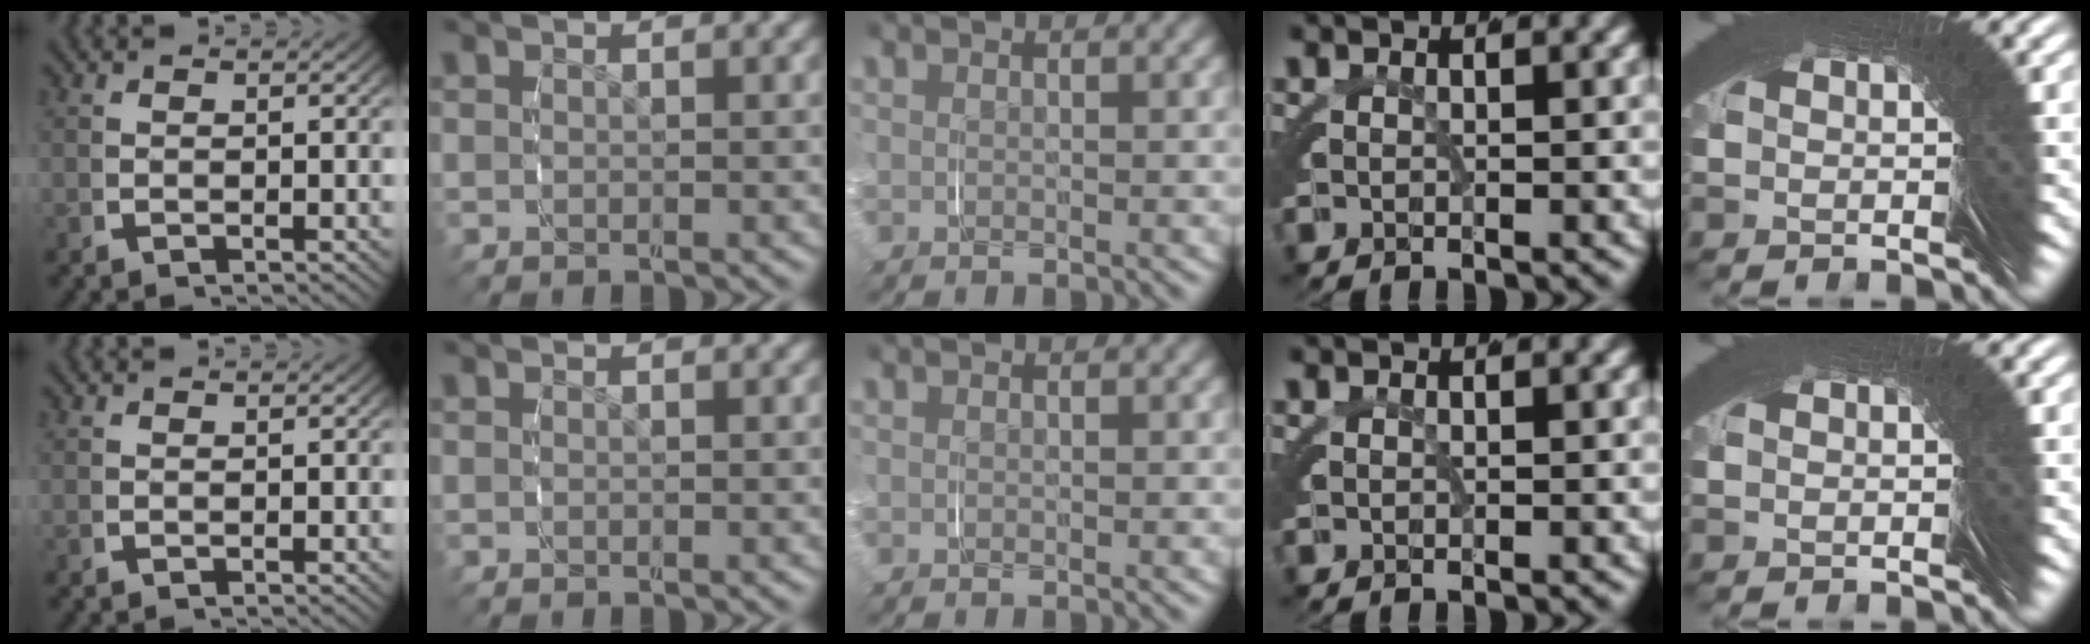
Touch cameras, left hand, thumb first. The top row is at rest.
{}